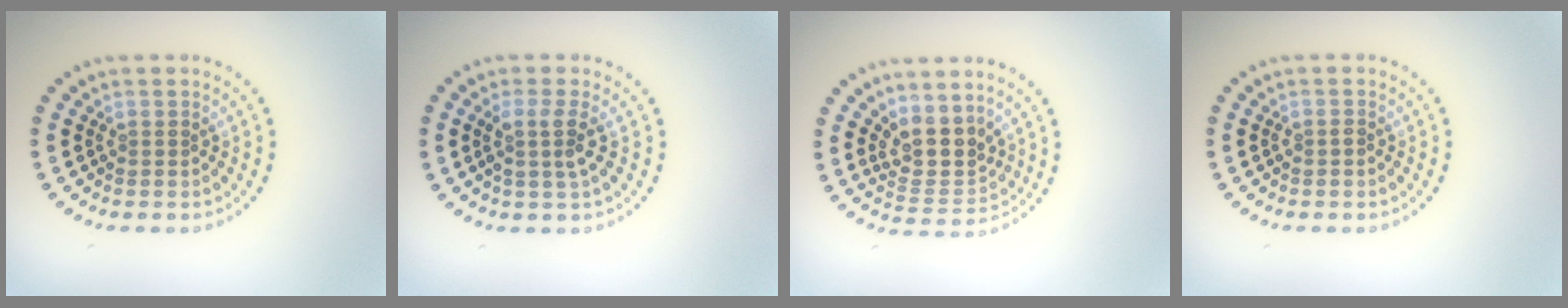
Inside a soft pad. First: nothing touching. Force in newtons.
{"total": 2.2, "press": 1.7, "slide": 1.3}
{"total": 3.8, "press": 3.0, "slide": 2.4}
{"total": 0.7, "press": 0.7, "slide": 0.1}